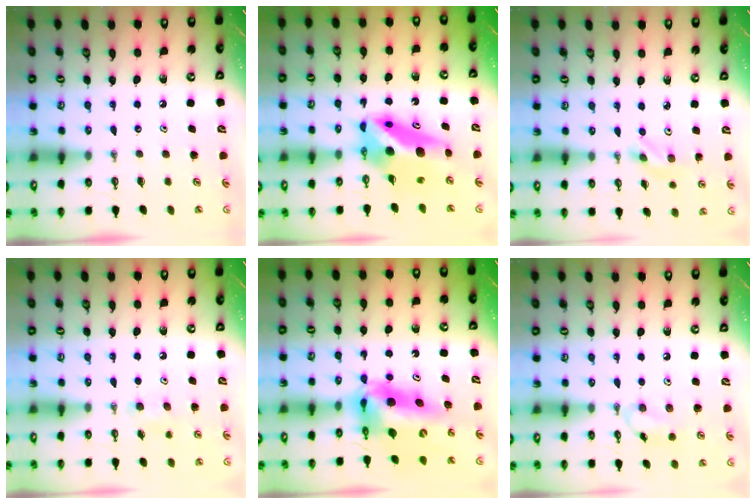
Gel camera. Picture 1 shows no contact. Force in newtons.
{"total": 8.1, "press": 8.1, "slide": 0.8}
{"total": 2.2, "press": 2.1, "slide": 0.6}
{"total": 4.8, "press": 4.2, "slide": 2.3}
{"total": 13.7, "press": 13.6, "slide": 1.3}
{"total": 7.1, "press": 7.1, "slide": 0.5}